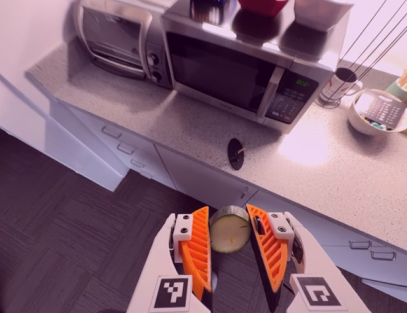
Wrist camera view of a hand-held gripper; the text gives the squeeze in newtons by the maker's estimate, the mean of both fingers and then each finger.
{"total": 9.7, "left": 10.0, "right": 9.4}